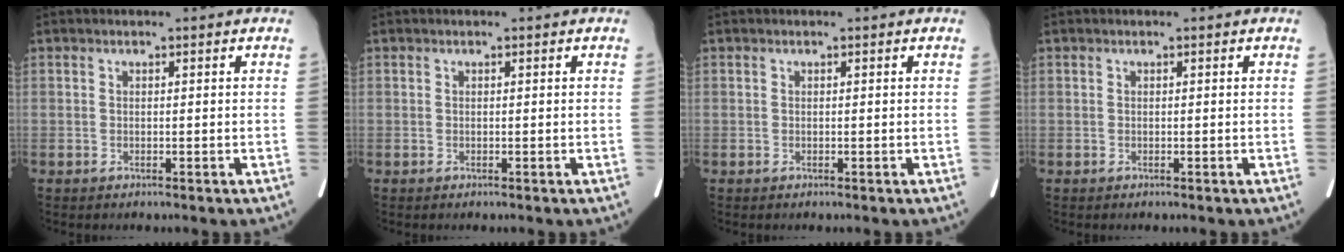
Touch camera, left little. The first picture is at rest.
{"total": 0.0}
{"total": 0.0}
{"total": 0.0}